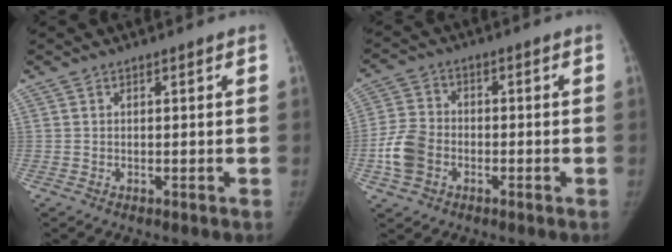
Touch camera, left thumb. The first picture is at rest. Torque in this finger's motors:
{"motor_torque": [-0.23, 0.34, 0.46, -0.45, 0.09]}